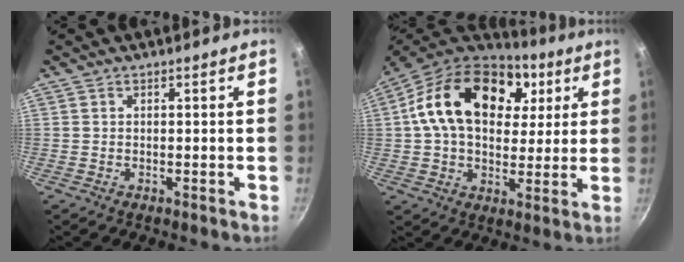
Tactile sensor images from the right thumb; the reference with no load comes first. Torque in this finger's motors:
{"motor_torque": [-1.24, 2.24, 0.95, -0.74, 0.36]}